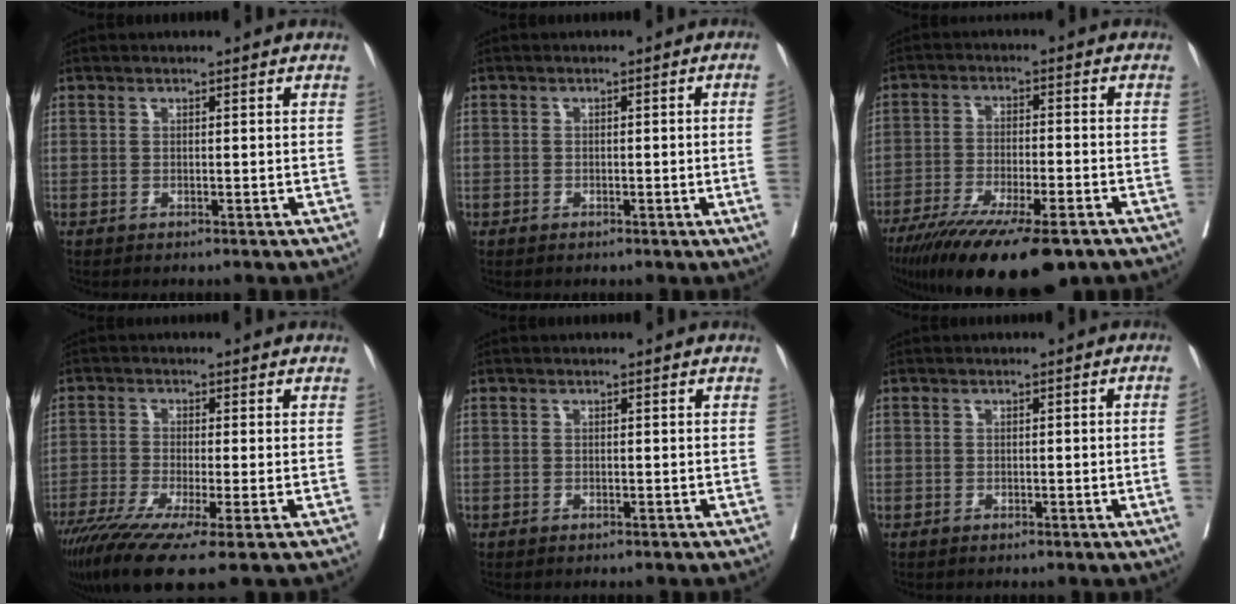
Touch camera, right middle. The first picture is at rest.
{"total": 2.0, "force": [-0.3, 0.0, 2.0], "torque": [-0.026, 0.006, -0.004]}
{"total": 18.1, "force": [-13.3, 3.1, 11.9], "torque": [-0.180, -0.042, -0.212]}
{"total": 11.8, "force": [-7.5, 0.7, 9.1], "torque": [-0.158, -0.035, -0.130]}
{"total": 0.0}
{"total": 2.1, "force": [-0.2, -0.2, 2.1], "torque": [-0.028, 0.007, -0.003]}